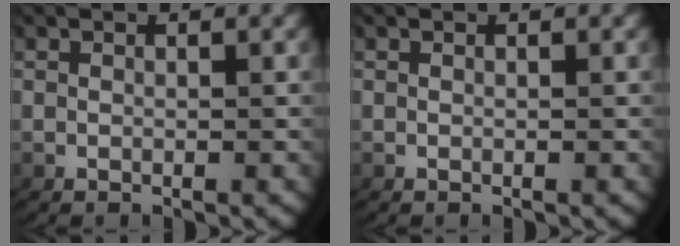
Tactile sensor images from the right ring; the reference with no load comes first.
{"total": 0.7, "force": [0.0, -0.6, -0.4], "torque": [0.001, -0.008, 0.008]}